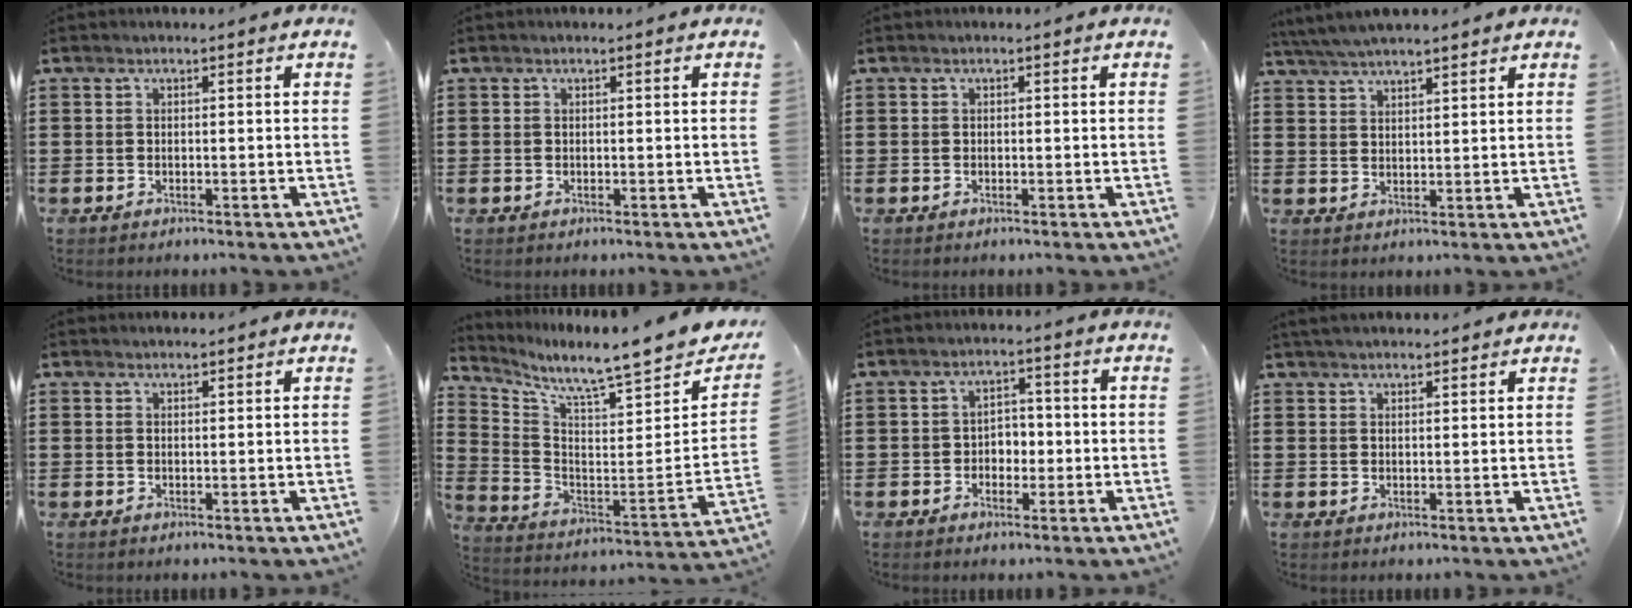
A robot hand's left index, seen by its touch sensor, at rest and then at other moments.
{"total": 0.0}
{"total": 0.0}
{"total": 4.0, "force": [3.7, 0.1, 1.4], "torque": [-0.039, -0.007, 0.069]}
{"total": 0.8, "force": [0.8, 0.0, 0.1], "torque": [-0.003, -0.002, 0.017]}
{"total": 7.3, "force": [6.5, -0.3, 3.2], "torque": [-0.083, -0.076, 0.099]}
{"total": 2.8, "force": [-0.9, 2.1, 1.5], "torque": [-0.035, 0.006, -0.025]}
{"total": 2.1, "force": [2.0, 0.2, 0.5], "torque": [-0.013, 0.003, 0.039]}